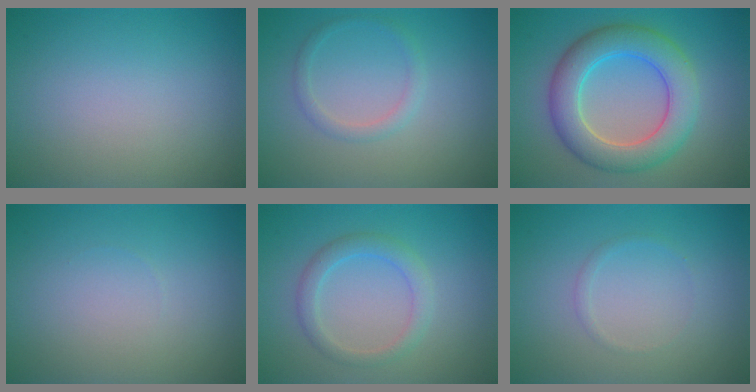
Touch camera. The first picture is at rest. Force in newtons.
{"total": 1.5, "press": 1.5, "slide": 0.1}
{"total": 7.0, "press": 7.0, "slide": 0.2}
{"total": 0.0}
{"total": 2.4, "press": 2.4, "slide": 0.1}
{"total": 0.6, "press": 0.6, "slide": 0.0}